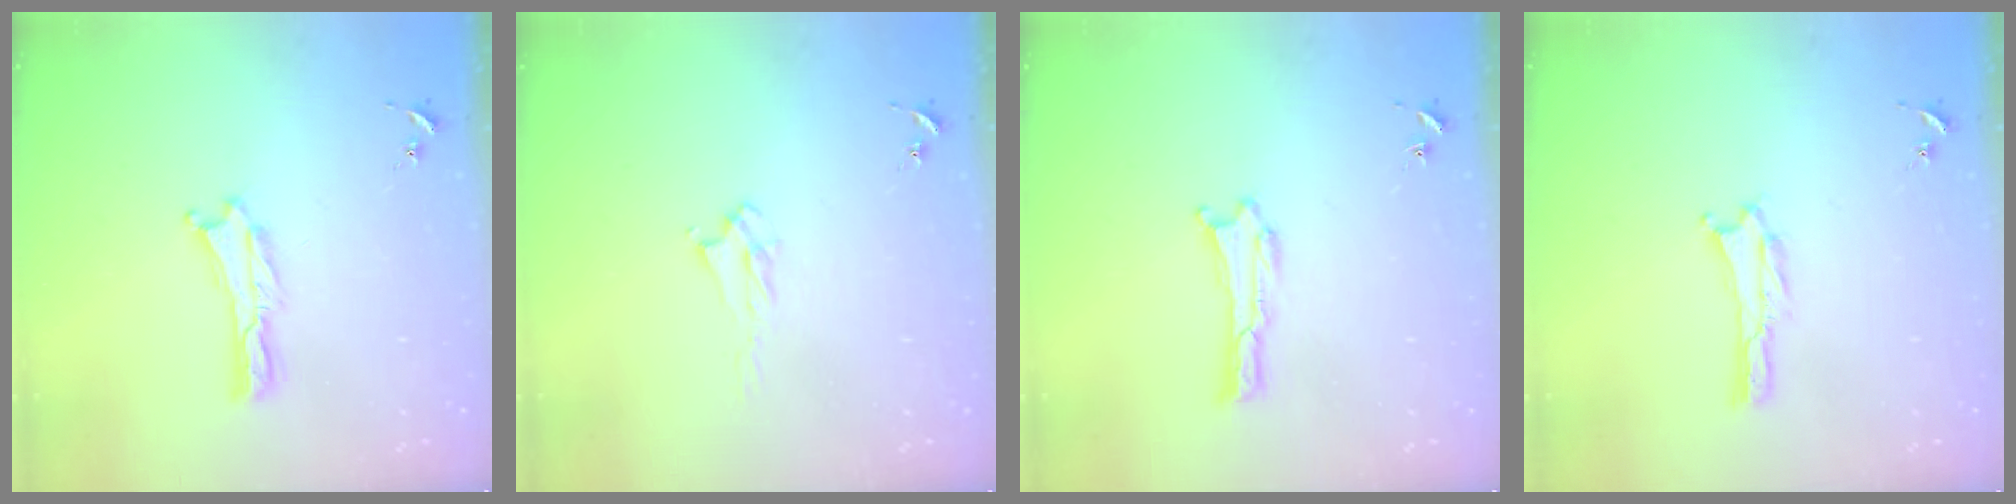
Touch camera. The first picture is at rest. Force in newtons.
{"total": 2.2, "press": 2.2, "slide": 0.4}
{"total": 0.0}
{"total": 0.0}